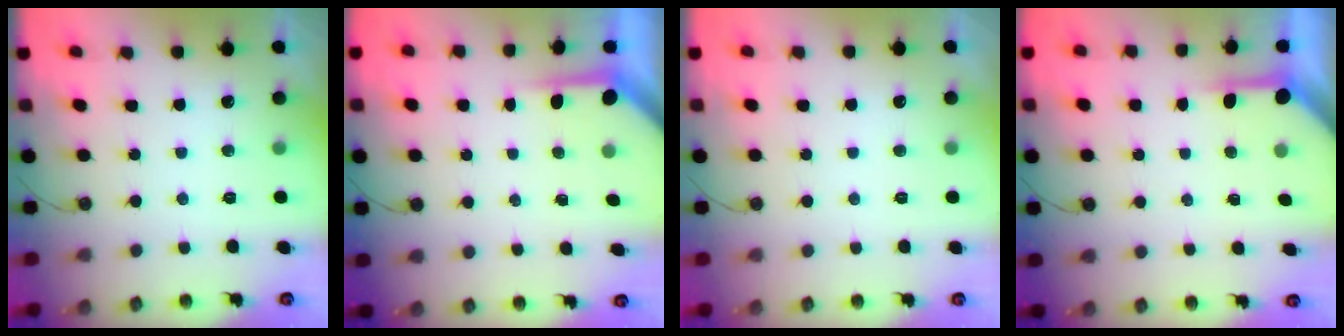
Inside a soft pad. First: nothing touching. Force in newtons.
{"total": 4.0, "press": 4.0, "slide": 0.3}
{"total": 0.0}
{"total": 3.9, "press": 3.9, "slide": 0.5}